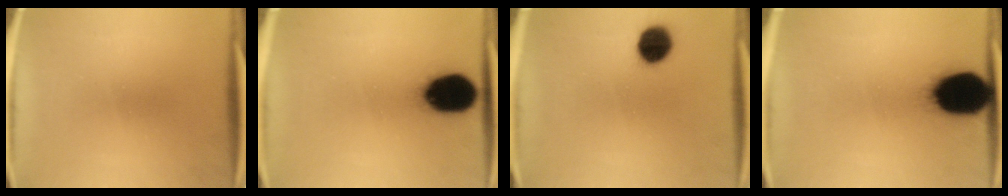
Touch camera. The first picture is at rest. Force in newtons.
{"total": 16.5}
{"total": 8.6}
{"total": 19.9}